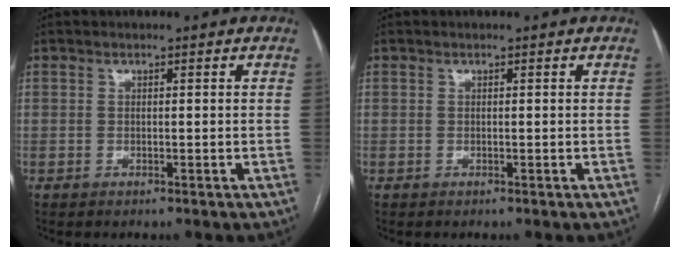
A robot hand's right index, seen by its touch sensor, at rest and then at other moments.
{"total": 0.0}